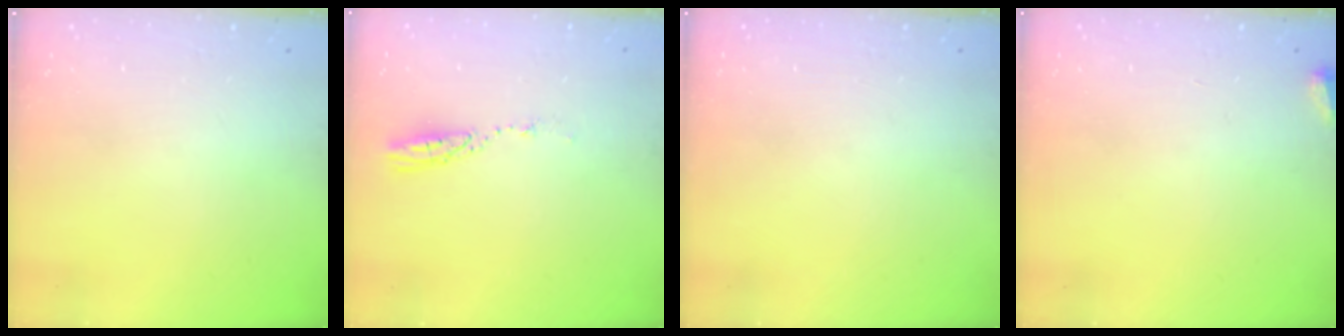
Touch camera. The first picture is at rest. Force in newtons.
{"total": 3.7, "press": 3.7, "slide": 0.2}
{"total": 0.0}
{"total": 2.5, "press": 2.3, "slide": 1.0}